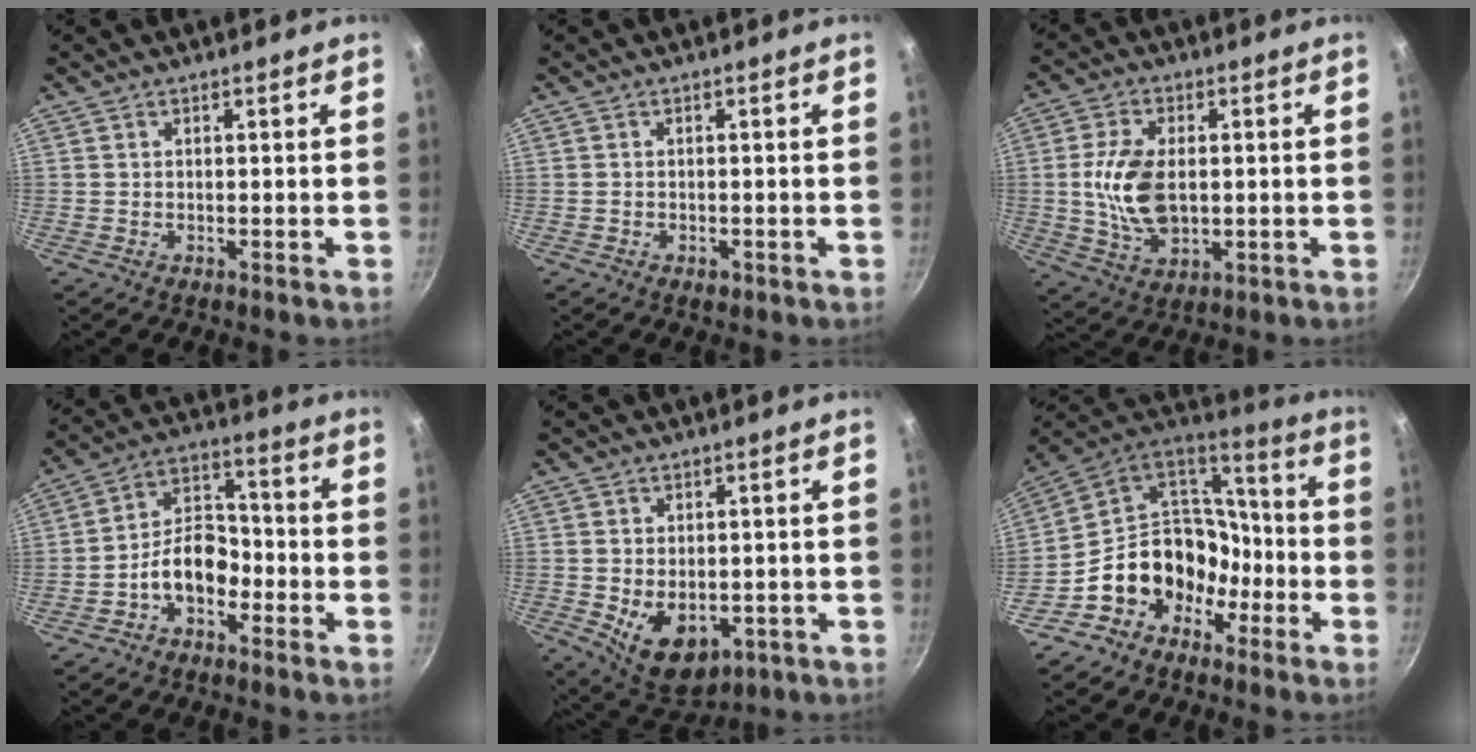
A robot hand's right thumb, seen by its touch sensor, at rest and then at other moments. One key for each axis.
{"total": 1.2, "fx": -0.6, "fy": 0.7, "fz": 0.7, "tx": -0.011, "ty": 0.001, "tz": -0.008}
{"total": 11.5, "fx": 0.3, "fy": 6.8, "fz": 9.3, "tx": -0.176, "ty": -0.004, "tz": 0.015}
{"total": 9.9, "fx": -3.8, "fy": 6.4, "fz": 6.6, "tx": -0.095, "ty": 0.048, "tz": -0.077}
{"total": 10.4, "fx": -2.6, "fy": 6.8, "fz": 7.5, "tx": -0.101, "ty": -0.005, "tz": -0.020}
{"total": 16.5, "fx": -7.3, "fy": 12.8, "fz": 7.3, "tx": -0.079, "ty": 0.101, "tz": -0.133}